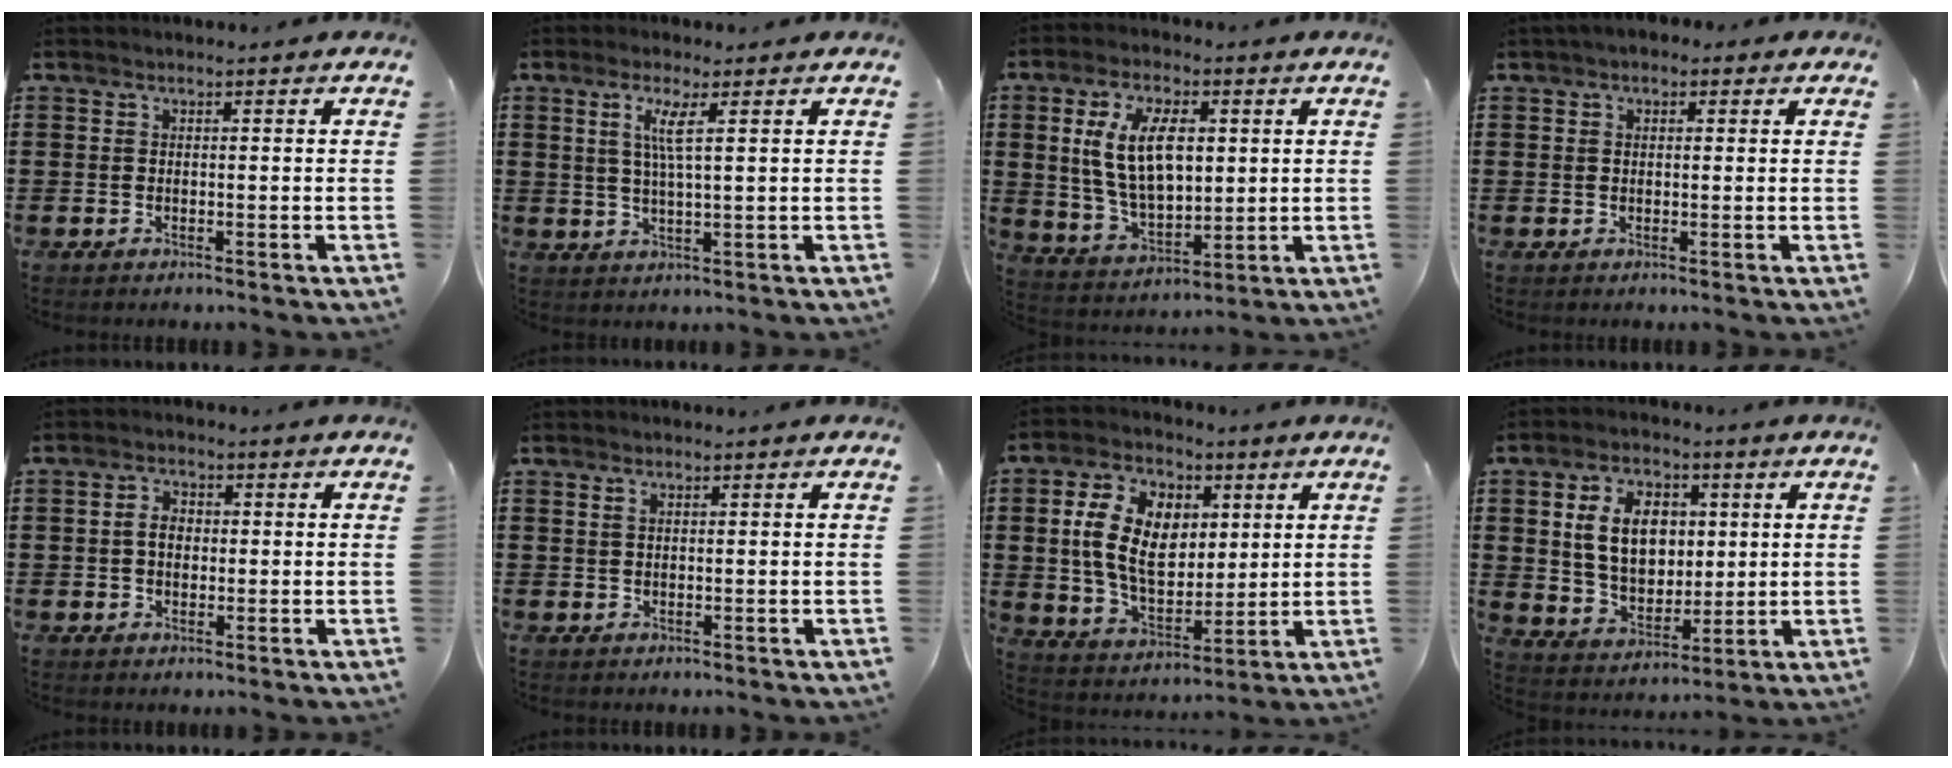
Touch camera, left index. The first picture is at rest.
{"total": 3.9, "force": [1.5, 0.3, 3.6], "torque": [-0.078, -0.002, 0.024]}
{"total": 11.3, "force": [3.0, 6.1, 9.1], "torque": [-0.195, 0.007, 0.050]}
{"total": 1.7, "force": [0.7, 1.3, 0.8], "torque": [-0.021, 0.009, 0.011]}
{"total": 3.1, "force": [0.1, 2.1, 2.2], "torque": [-0.048, 0.009, 0.000]}
{"total": 0.8, "force": [0.5, 0.4, 0.6], "torque": [-0.013, 0.003, 0.008]}
{"total": 11.3, "force": [2.9, 7.5, 8.0], "torque": [-0.183, 0.014, 0.051]}
{"total": 9.8, "force": [2.3, 6.9, 6.6], "torque": [-0.146, 0.012, 0.037]}